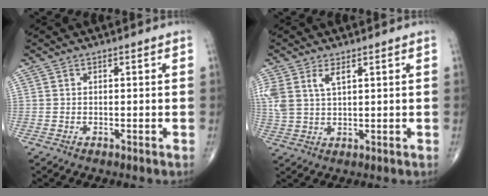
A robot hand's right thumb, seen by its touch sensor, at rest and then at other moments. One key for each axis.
{"total": 6.9, "fx": 3.1, "fy": 3.4, "fz": 5.1, "tx": -0.123, "ty": 0.000, "tz": 0.071}